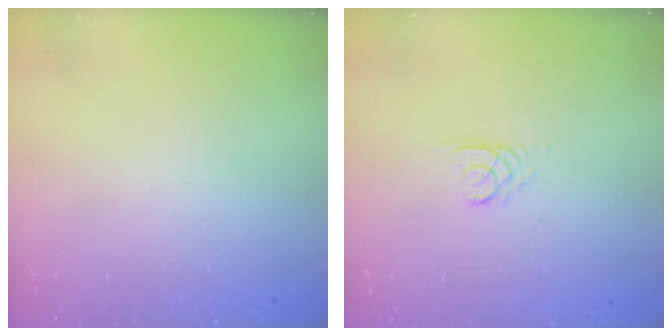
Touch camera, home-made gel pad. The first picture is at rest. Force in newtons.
{"total": 2.6, "press": 2.6, "slide": 0.3}